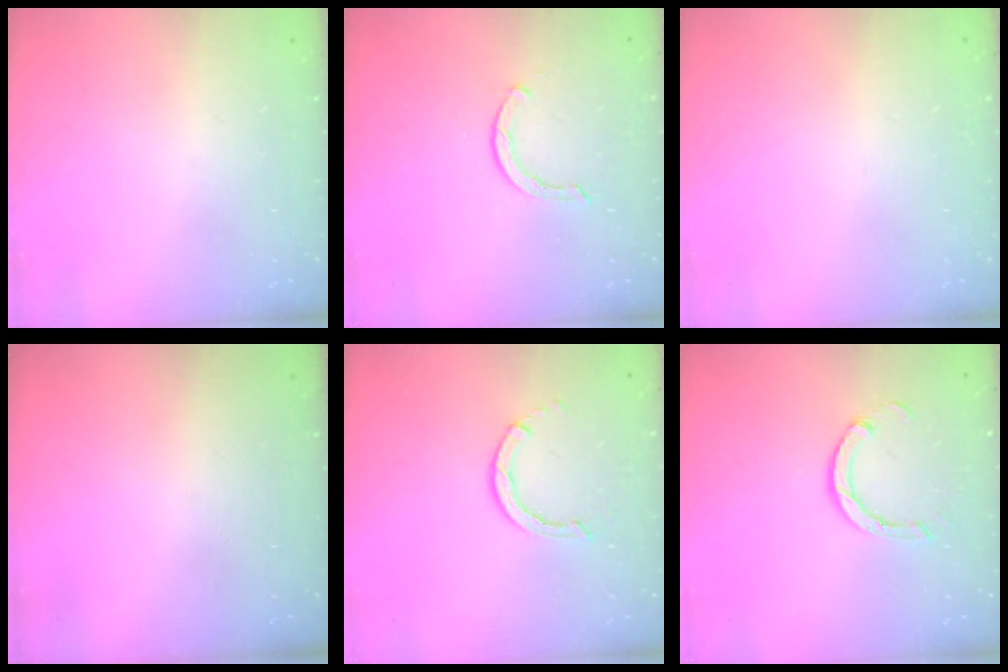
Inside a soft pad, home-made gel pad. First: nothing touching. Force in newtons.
{"total": 1.7, "press": 1.6, "slide": 0.3}
{"total": 2.4, "press": 2.4, "slide": 0.2}
{"total": 0.0}
{"total": 2.8, "press": 2.8, "slide": 0.3}
{"total": 3.4, "press": 3.4, "slide": 0.2}